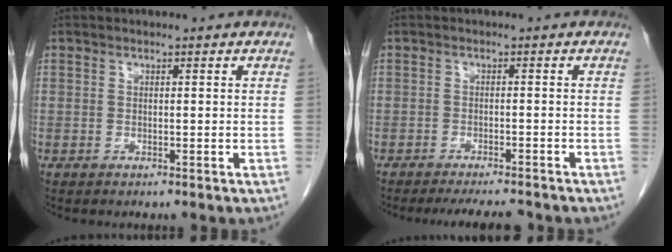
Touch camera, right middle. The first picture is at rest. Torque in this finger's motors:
{"motor_torque": [0.06, -0.02, 0.06, 0.02]}